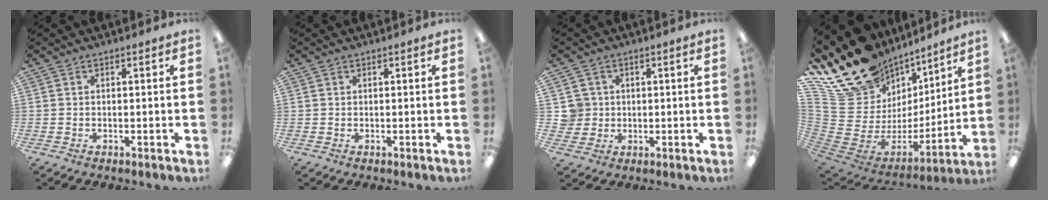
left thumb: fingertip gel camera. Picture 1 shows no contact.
{"total": 0.0}
{"total": 4.8, "force": [0.9, 4.7, 0.3], "torque": [-0.014, 0.007, 0.018]}
{"total": 20.5, "force": [14.8, 12.7, 6.4], "torque": [-0.117, -0.121, 0.302]}